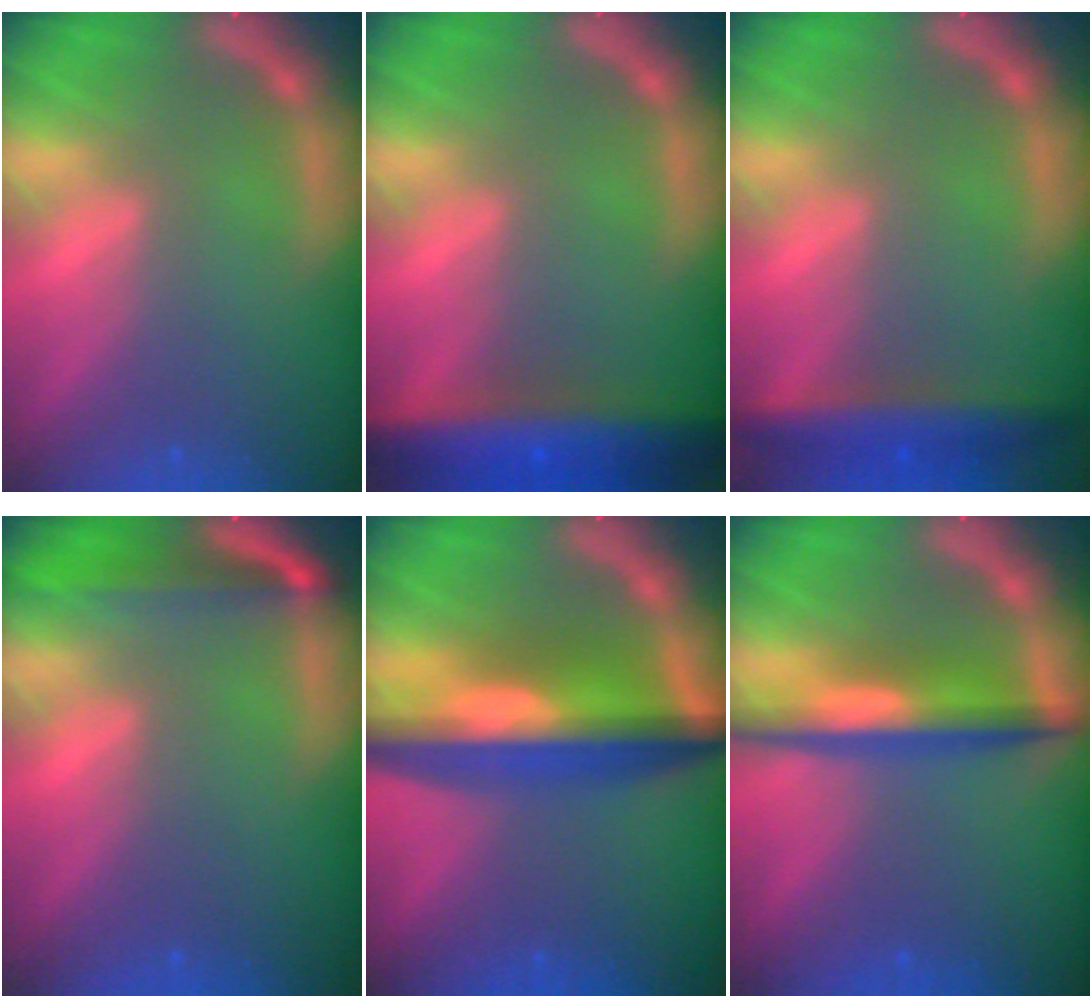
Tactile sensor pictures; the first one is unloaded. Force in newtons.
{"total": 9.6}
{"total": 5.0}
{"total": 4.4}
{"total": 10.0}
{"total": 5.5}